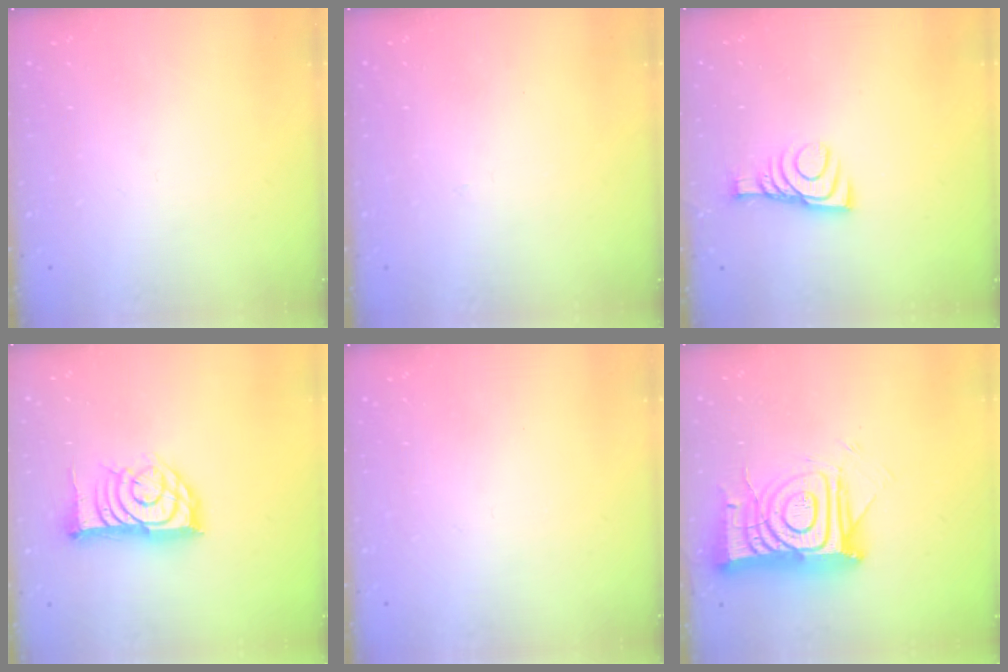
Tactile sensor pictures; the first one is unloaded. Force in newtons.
{"total": 2.8, "press": 2.8, "slide": 0.4}
{"total": 9.2, "press": 9.2, "slide": 0.2}
{"total": 15.6, "press": 15.6, "slide": 0.3}
{"total": 1.8, "press": 1.8, "slide": 0.4}
{"total": 16.3, "press": 16.3, "slide": 1.5}